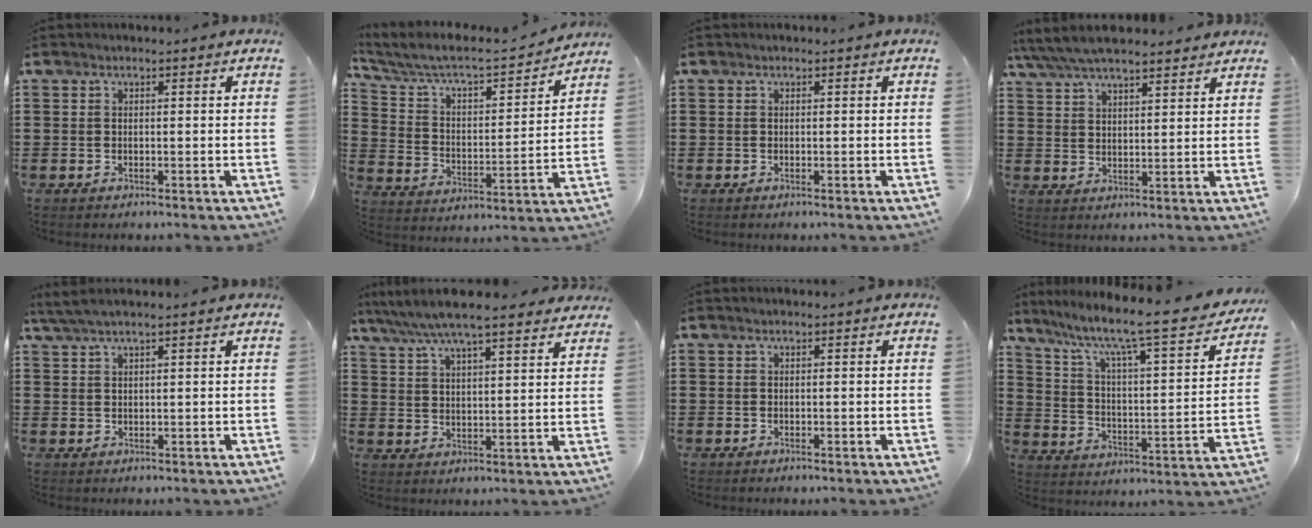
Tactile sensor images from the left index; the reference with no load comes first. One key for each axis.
{"total": 5.3, "fx": 4.7, "fy": 1.1, "fz": 2.3, "tx": -0.068, "ty": -0.036, "tz": 0.070}
{"total": 0.0}
{"total": 5.6, "fx": 5.1, "fy": 1.1, "fz": 2.2, "tx": -0.059, "ty": -0.012, "tz": 0.091}
{"total": 2.4, "fx": 1.8, "fy": 0.1, "fz": 1.6, "tx": -0.033, "ty": 0.002, "tz": 0.033}
{"total": 6.7, "fx": 6.0, "fy": 0.4, "fz": 3.0, "tx": -0.081, "ty": -0.023, "tz": 0.104}
{"total": 0.0}
{"total": 8.7, "fx": 6.8, "fy": 0.6, "fz": 5.4, "tx": -0.123, "ty": -0.058, "tz": 0.103}